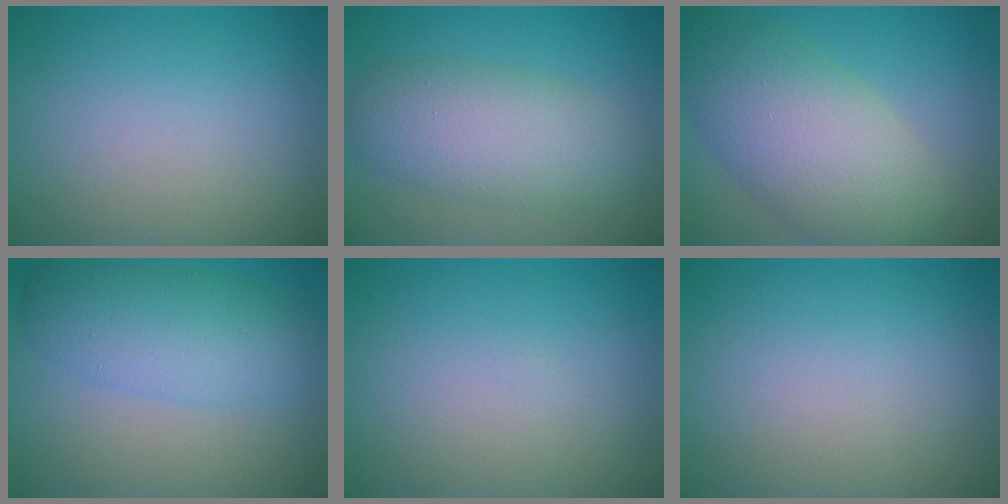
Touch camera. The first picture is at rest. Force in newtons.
{"total": 6.4, "press": 6.4, "slide": 0.5}
{"total": 9.2, "press": 9.2, "slide": 0.5}
{"total": 5.5, "press": 5.5, "slide": 0.1}
{"total": 0.0}
{"total": 0.0}